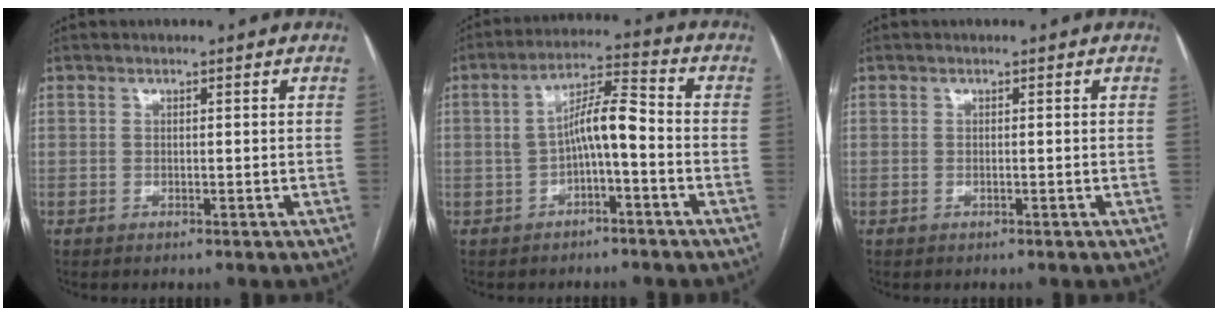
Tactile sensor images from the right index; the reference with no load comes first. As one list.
[{"total": 7.0, "force": [-1.2, 1.6, 6.7], "torque": [-0.119, 0.032, -0.021]}, {"total": 0.0}]